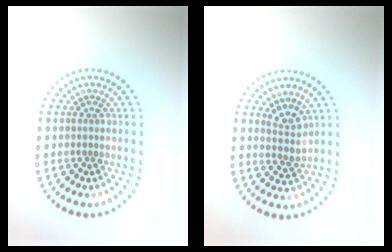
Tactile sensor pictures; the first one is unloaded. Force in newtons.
{"total": 2.2, "press": 1.6, "slide": 1.5}